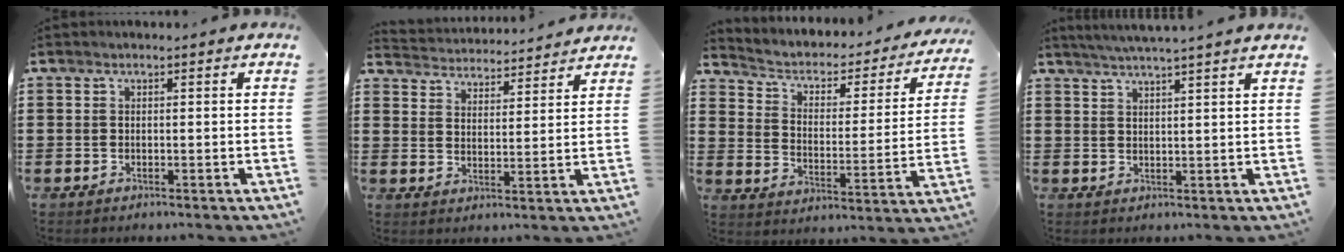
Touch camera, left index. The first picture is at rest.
{"total": 4.0, "force": [4.0, -0.4, -0.3], "torque": [-0.015, -0.031, 0.067]}
{"total": 2.6, "force": [1.3, 1.7, 1.3], "torque": [-0.040, -0.016, 0.011]}
{"total": 3.2, "force": [2.9, -1.2, 0.8], "torque": [-0.022, -0.009, 0.051]}